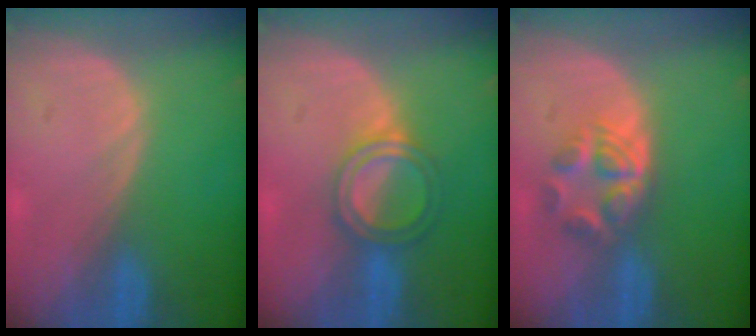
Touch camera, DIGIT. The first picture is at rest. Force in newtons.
{"total": 4.9, "press": 4.9, "slide": 0.3}
{"total": 6.1, "press": 5.0, "slide": 3.4}